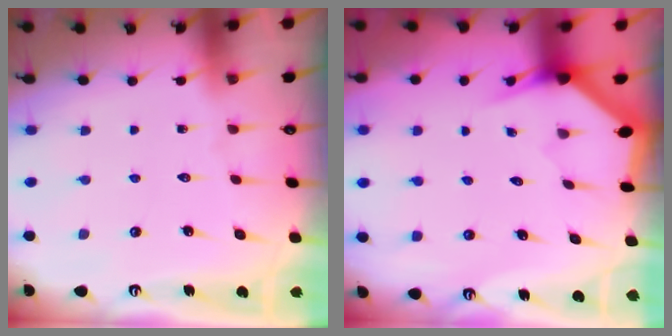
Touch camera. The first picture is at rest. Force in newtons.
{"total": 3.2, "press": 3.2, "slide": 0.1}